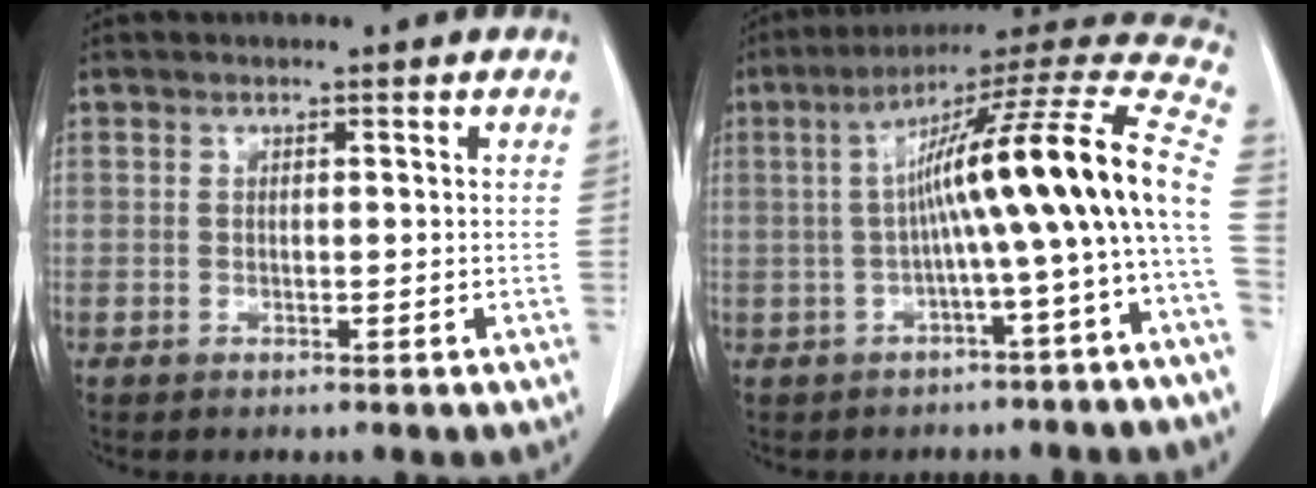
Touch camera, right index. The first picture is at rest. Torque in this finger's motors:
{"motor_torque": [1.63, -0.51, 0.74, 0.21]}